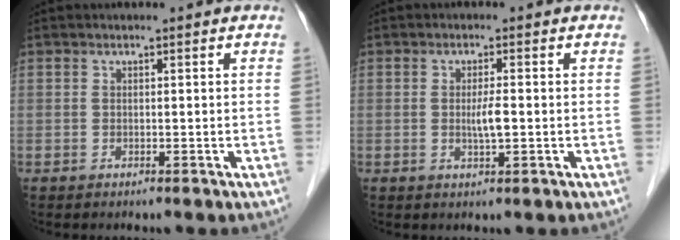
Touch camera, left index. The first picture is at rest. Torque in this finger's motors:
{"motor_torque": [0.06, 0.05, 0.06, 0.03]}